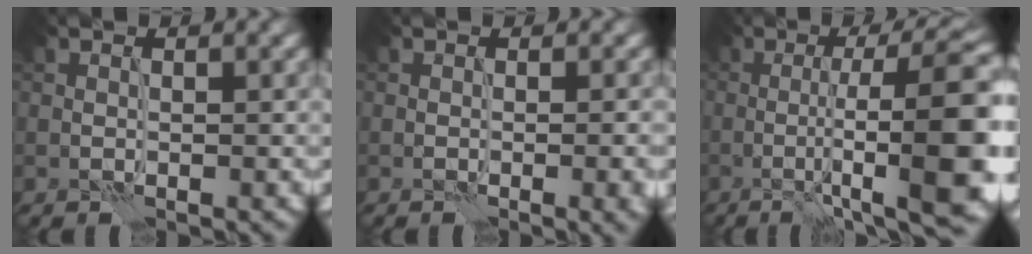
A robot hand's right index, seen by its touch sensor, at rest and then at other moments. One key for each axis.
{"total": 2.6, "fx": -0.4, "fy": 1.0, "fz": 2.3, "tx": -0.009, "ty": 0.006, "tz": -0.002}
{"total": 14.2, "fx": -1.5, "fy": 3.9, "fz": 13.5, "tx": -0.148, "ty": 0.020, "tz": -0.019}